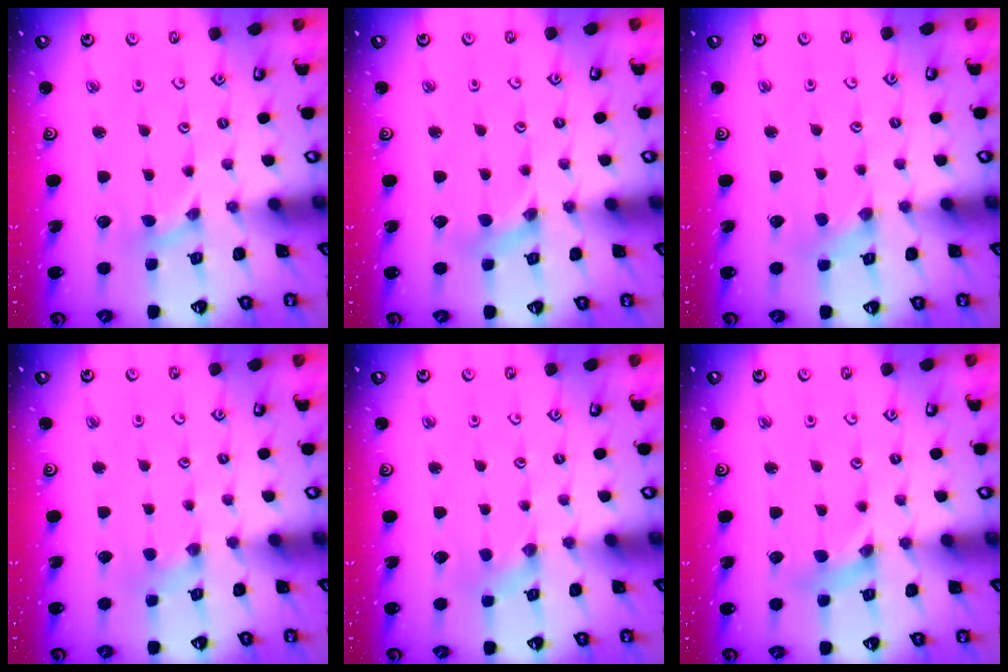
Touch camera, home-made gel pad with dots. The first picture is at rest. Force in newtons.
{"total": 1.6, "press": 1.6, "slide": 0.3}
{"total": 0.0}
{"total": 1.5, "press": 1.5, "slide": 0.3}
{"total": 0.0}
{"total": 3.0, "press": 3.0, "slide": 0.3}